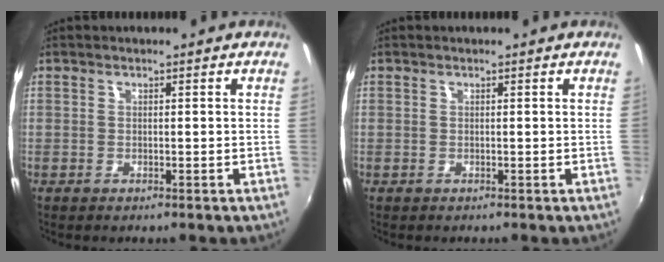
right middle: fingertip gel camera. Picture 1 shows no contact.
{"total": 0.0}